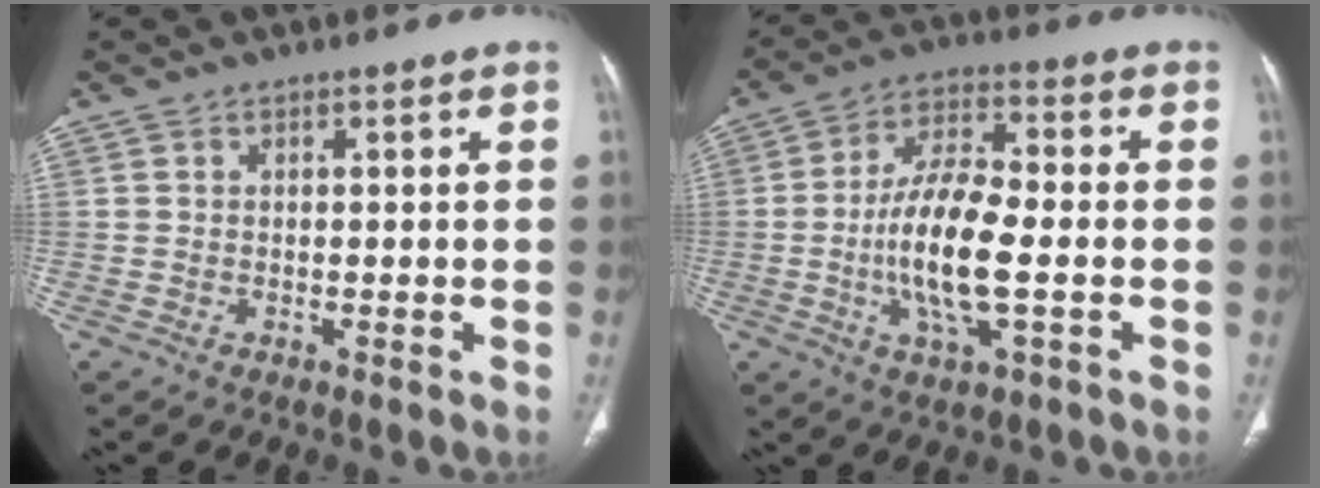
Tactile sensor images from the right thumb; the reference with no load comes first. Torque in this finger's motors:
{"motor_torque": [-0.59, 0.69, 0.62, 0.79, 0.09]}